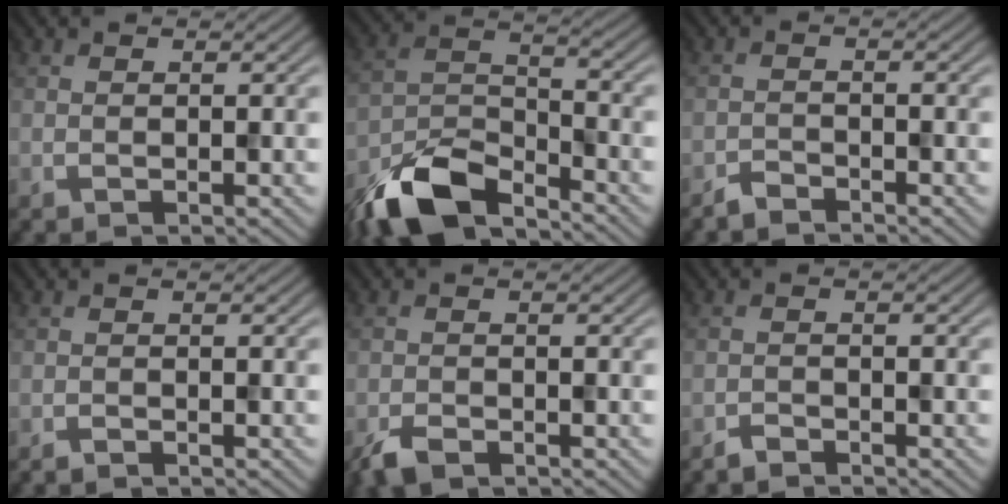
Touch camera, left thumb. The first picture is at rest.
{"total": 10.7, "force": [-8.0, 3.9, 5.9], "torque": [-0.114, -0.008, -0.173]}
{"total": 1.7, "force": [-1.6, 0.4, 0.4], "torque": [-0.006, 0.002, -0.035]}
{"total": 0.7, "force": [-0.6, 0.1, 0.3], "torque": [-0.004, 0.000, -0.011]}
{"total": 2.6, "force": [-1.9, 1.1, 1.4], "torque": [-0.031, -0.006, -0.043]}
{"total": 1.3, "force": [-1.3, 0.3, 0.3], "torque": [-0.005, 0.000, -0.028]}